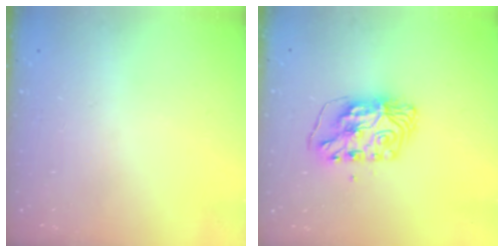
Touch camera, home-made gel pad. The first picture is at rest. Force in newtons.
{"total": 8.8, "press": 8.8, "slide": 0.8}